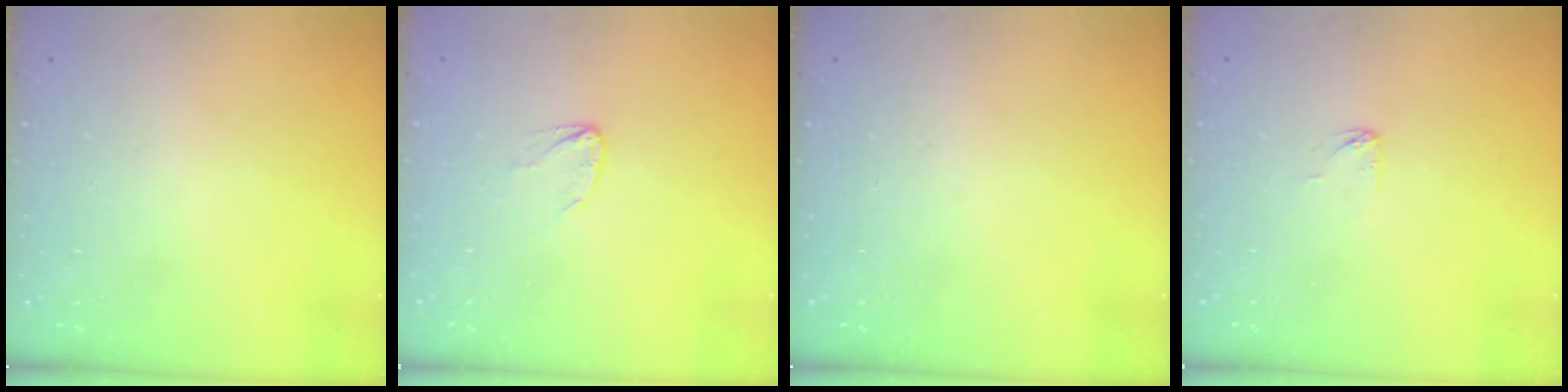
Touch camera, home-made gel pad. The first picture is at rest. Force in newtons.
{"total": 2.7, "press": 2.7, "slide": 0.3}
{"total": 0.0}
{"total": 2.9, "press": 2.9, "slide": 0.1}